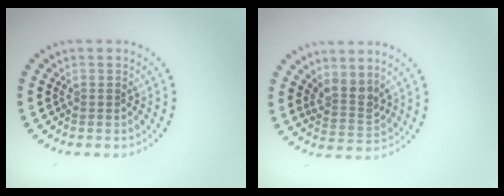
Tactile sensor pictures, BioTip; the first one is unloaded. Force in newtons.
{"total": 2.6, "press": 1.9, "slide": 1.7}